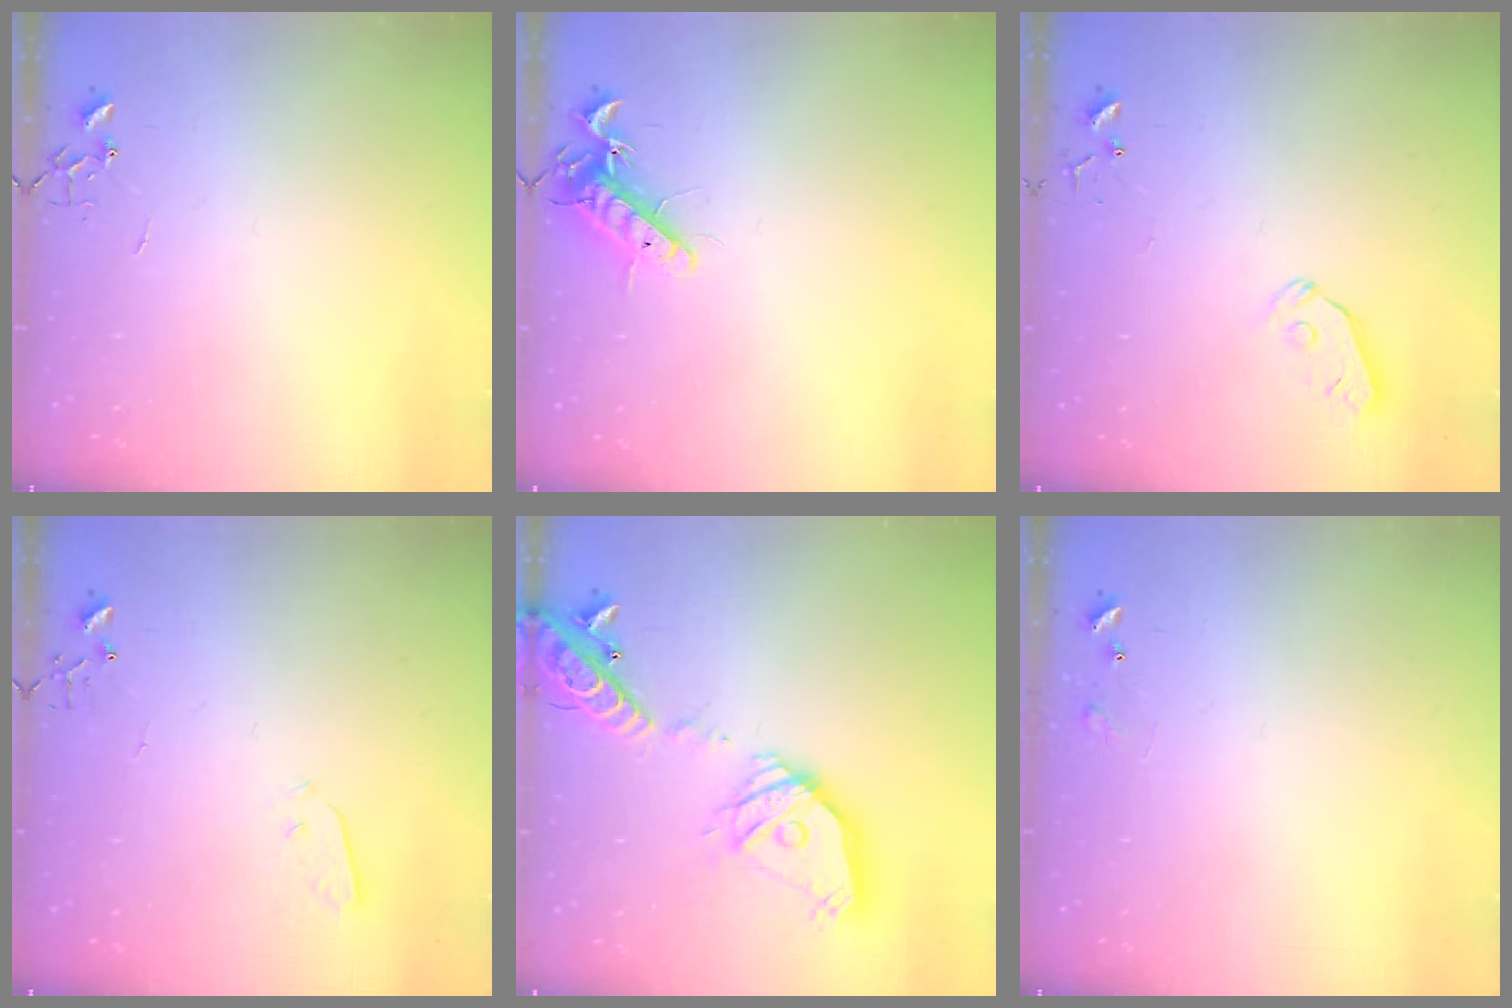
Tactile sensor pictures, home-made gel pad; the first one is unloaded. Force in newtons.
{"total": 11.3, "press": 11.2, "slide": 1.5}
{"total": 5.6, "press": 5.6, "slide": 0.7}
{"total": 3.6, "press": 3.6, "slide": 0.2}
{"total": 21.9, "press": 21.6, "slide": 3.8}
{"total": 5.9, "press": 5.9, "slide": 0.9}